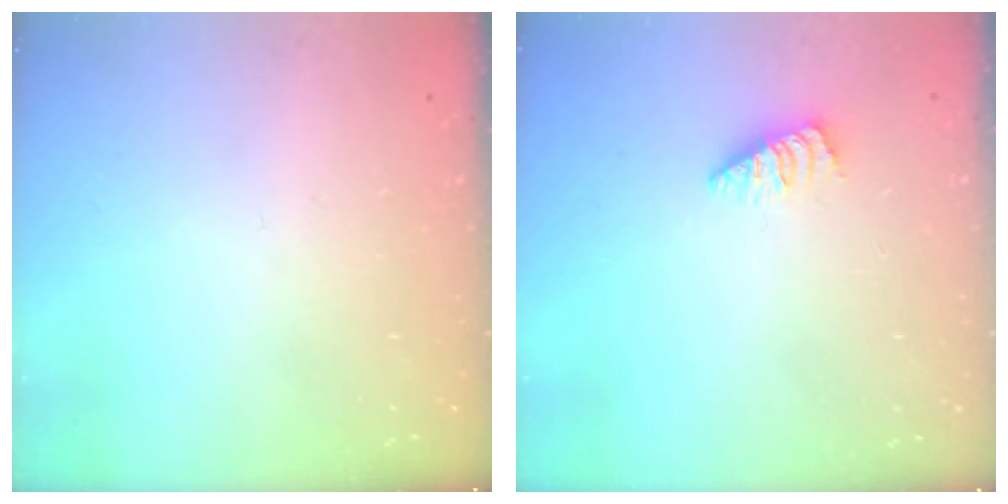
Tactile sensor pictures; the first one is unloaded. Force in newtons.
{"total": 1.0, "press": 1.0, "slide": 0.2}